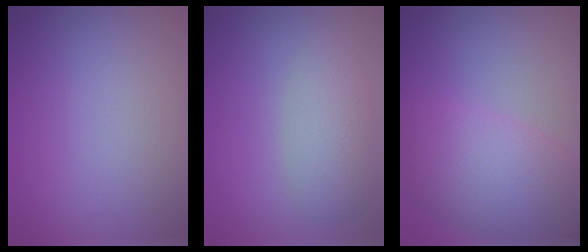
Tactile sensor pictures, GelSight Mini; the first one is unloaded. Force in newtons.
{"total": 3.3, "press": 3.3, "slide": 0.1}
{"total": 7.6, "press": 7.6, "slide": 0.3}